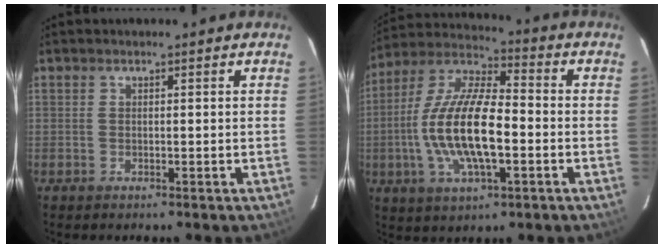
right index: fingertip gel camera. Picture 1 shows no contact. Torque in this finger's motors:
{"motor_torque": [1.41, -0.73, 1.05, 0.21]}